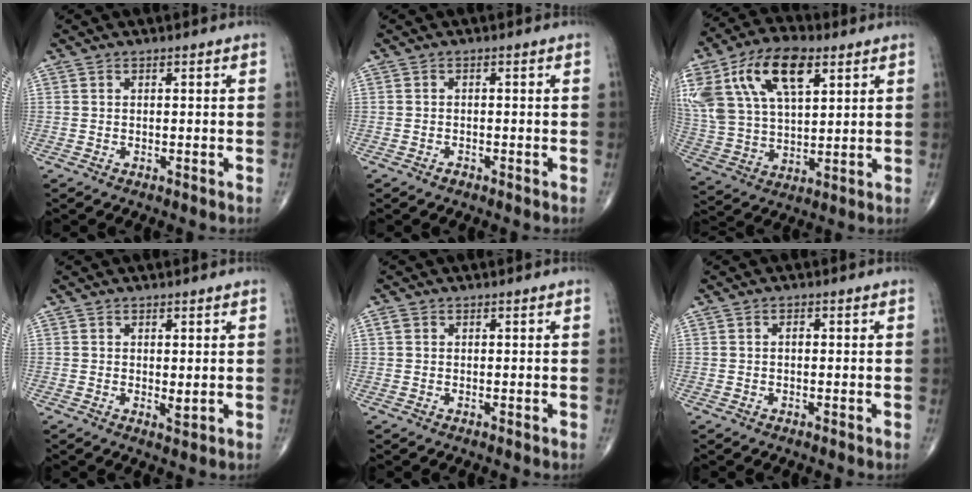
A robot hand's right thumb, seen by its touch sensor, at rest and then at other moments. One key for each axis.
{"total": 0.8, "fx": -0.7, "fy": 0.4, "fz": 0.2, "tx": -0.003, "ty": 0.003, "tz": -0.013}
{"total": 22.2, "fx": 9.5, "fy": 11.8, "fz": 16.3, "tx": -0.335, "ty": 0.006, "tz": 0.177}
{"total": 1.5, "fx": 0.4, "fy": 0.6, "fz": 1.4, "tx": -0.023, "ty": -0.009, "tz": 0.008}
{"total": 1.0, "fx": 0.4, "fy": 0.9, "fz": 0.5, "tx": -0.009, "ty": 0.005, "tz": 0.006}
{"total": 1.0, "fx": 0.1, "fy": 0.6, "fz": 0.8, "tx": -0.012, "ty": 0.003, "tz": 0.000}